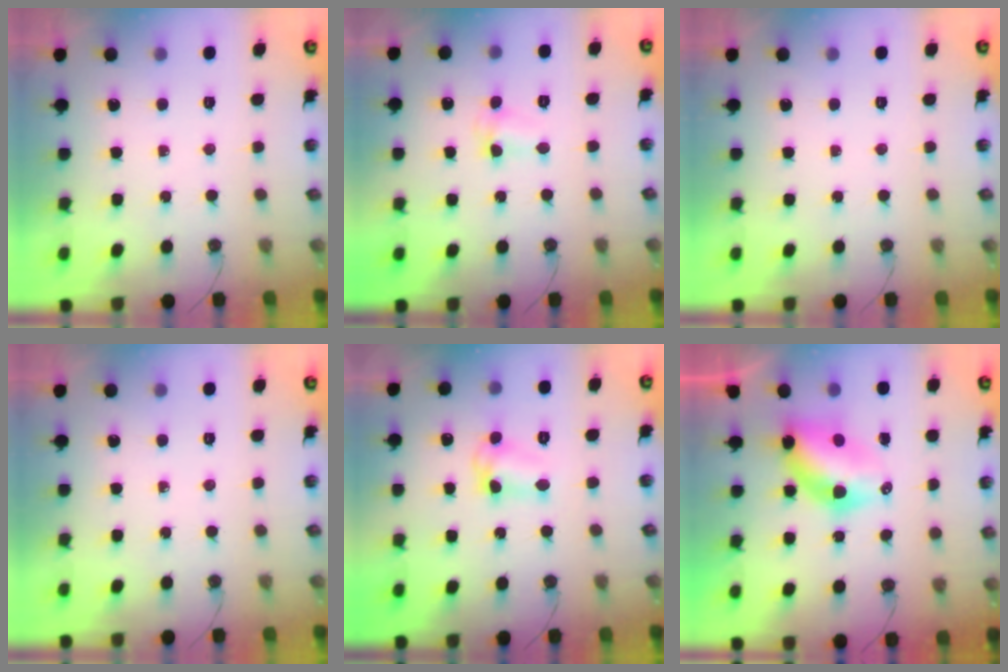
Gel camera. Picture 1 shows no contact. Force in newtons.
{"total": 2.2, "press": 2.2, "slide": 0.5}
{"total": 0.0}
{"total": 0.0}
{"total": 7.5, "press": 7.5, "slide": 0.5}
{"total": 6.7, "press": 6.7, "slide": 0.7}